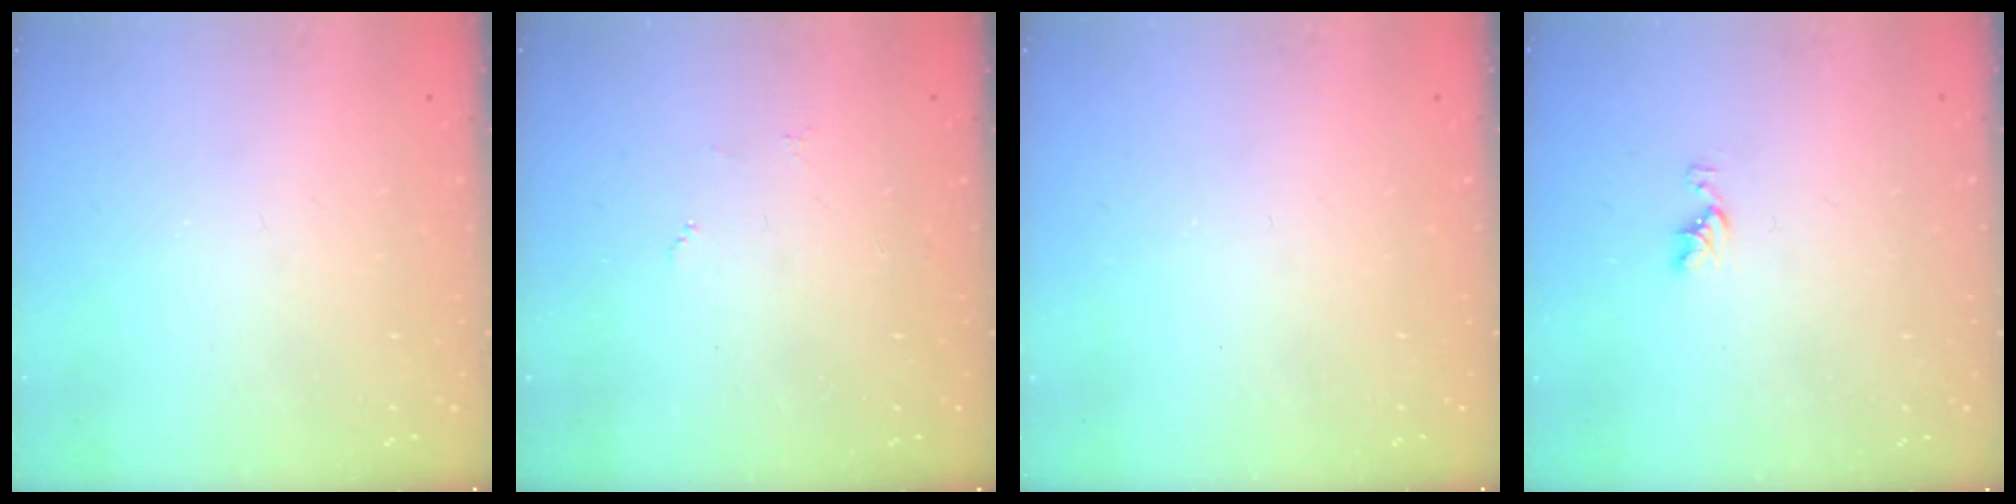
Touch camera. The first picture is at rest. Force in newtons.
{"total": 3.4, "press": 3.4, "slide": 0.4}
{"total": 0.0}
{"total": 3.9, "press": 3.9, "slide": 0.5}